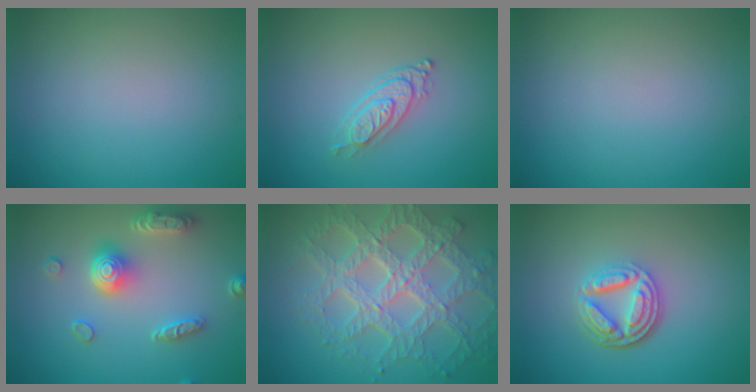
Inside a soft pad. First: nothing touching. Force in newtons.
{"total": 2.5, "press": 2.0, "slide": 1.5}
{"total": 0.0}
{"total": 4.9, "press": 4.0, "slide": 2.9}
{"total": 8.0, "press": 6.1, "slide": 5.2}
{"total": 4.8, "press": 3.5, "slide": 3.3}